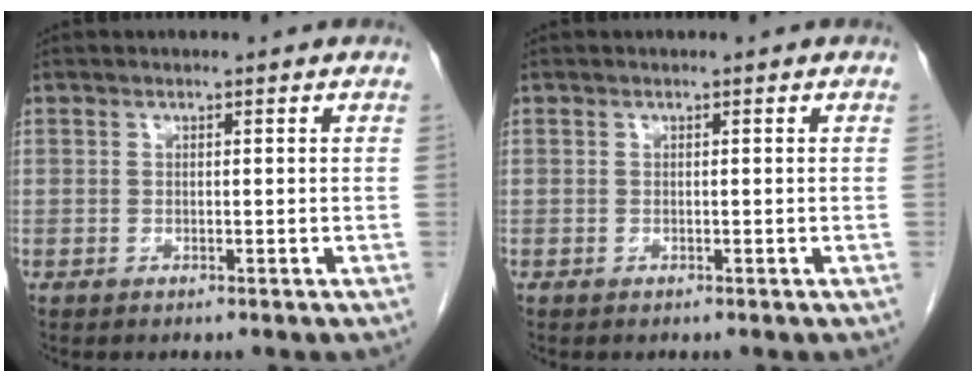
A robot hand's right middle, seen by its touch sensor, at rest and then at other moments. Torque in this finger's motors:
{"motor_torque": [-0.22, -0.26, -0.09, 0.00]}